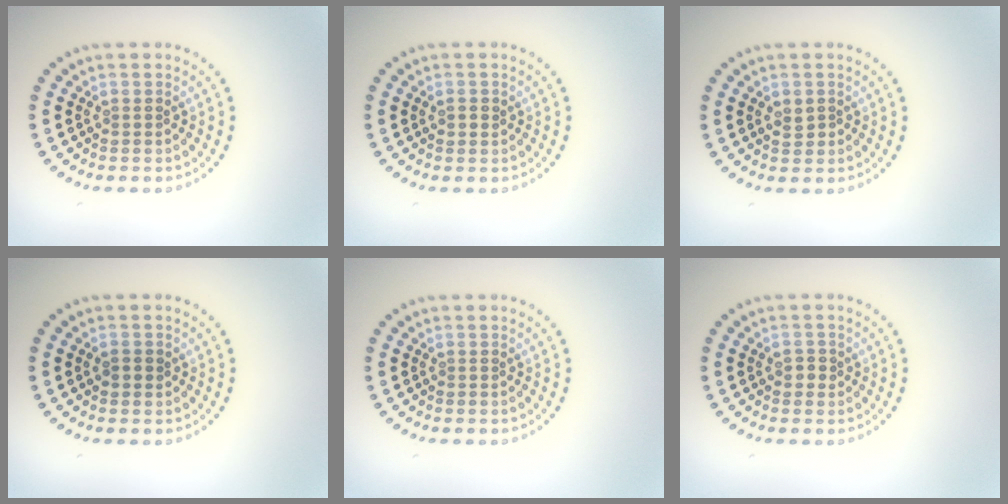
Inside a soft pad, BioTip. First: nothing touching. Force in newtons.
{"total": 1.0, "press": 1.0, "slide": 0.2}
{"total": 1.3, "press": 1.3, "slide": 0.3}
{"total": 1.1, "press": 1.1, "slide": 0.1}
{"total": 0.0}
{"total": 1.1, "press": 1.0, "slide": 0.4}